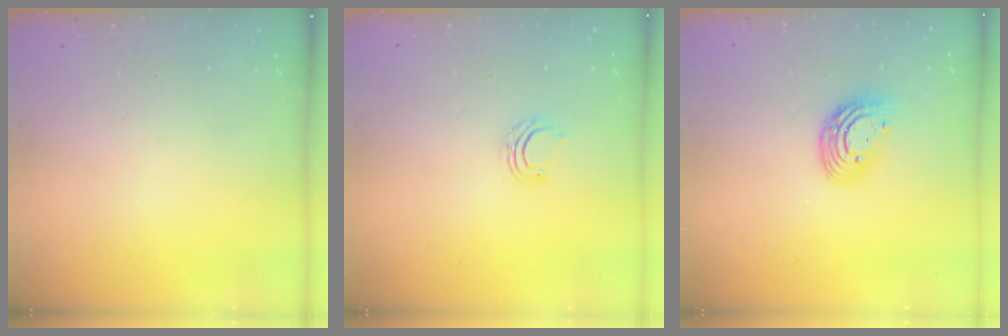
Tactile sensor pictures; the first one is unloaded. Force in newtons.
{"total": 5.0, "press": 4.9, "slide": 1.0}
{"total": 10.1, "press": 10.1, "slide": 0.9}